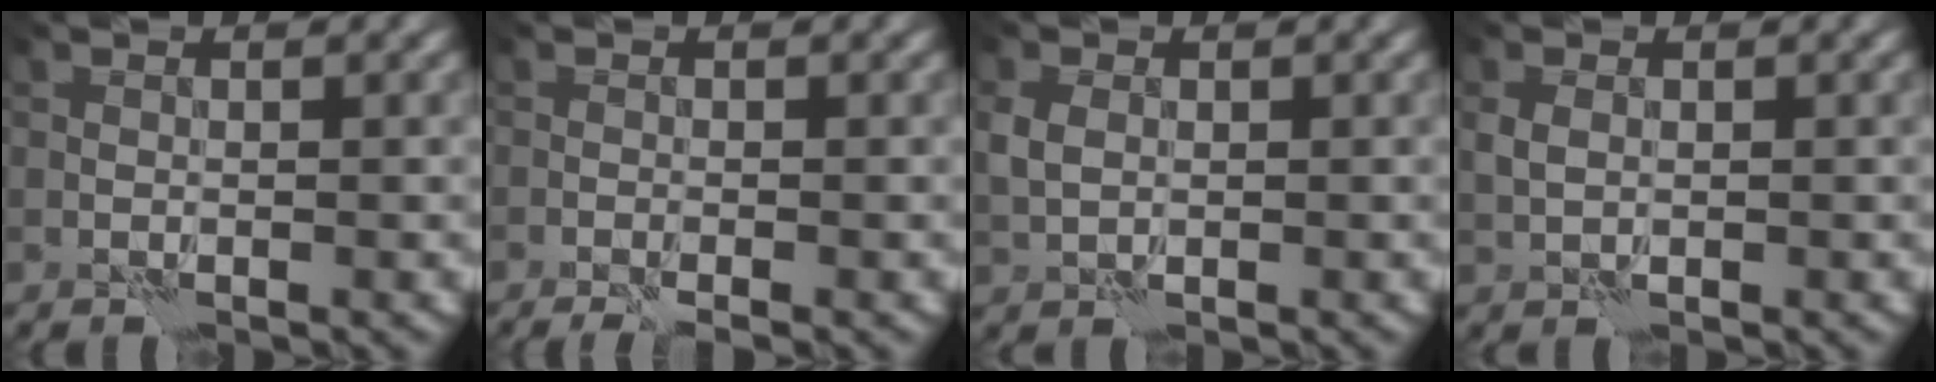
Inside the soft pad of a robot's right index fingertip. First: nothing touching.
{"total": 2.1, "force": [-1.5, 0.2, 1.5], "torque": [-0.040, 0.000, -0.025]}
{"total": 2.1, "force": [0.3, 1.5, 1.3], "torque": [-0.035, 0.001, 0.002]}
{"total": 1.3, "force": [0.3, 0.9, 0.9], "torque": [-0.024, 0.001, 0.003]}